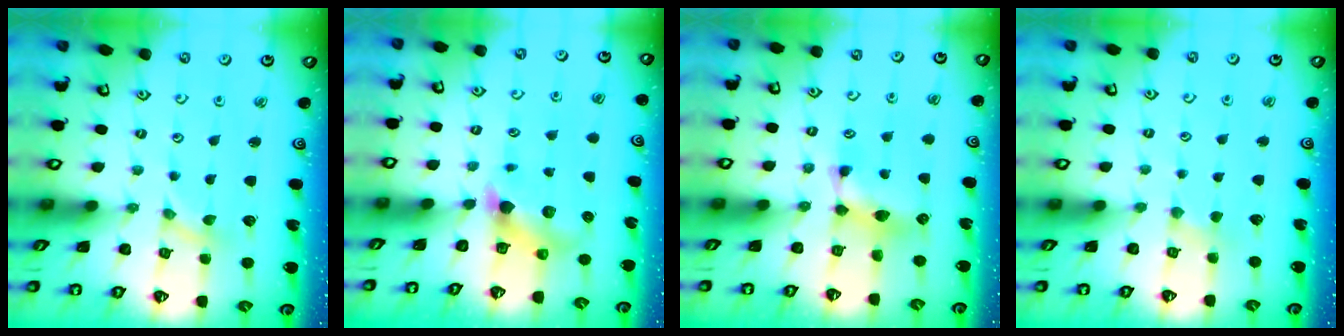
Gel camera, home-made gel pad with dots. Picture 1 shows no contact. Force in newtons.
{"total": 6.1, "press": 6.1, "slide": 0.2}
{"total": 9.5, "press": 9.5, "slide": 0.3}
{"total": 1.2, "press": 1.2, "slide": 0.3}